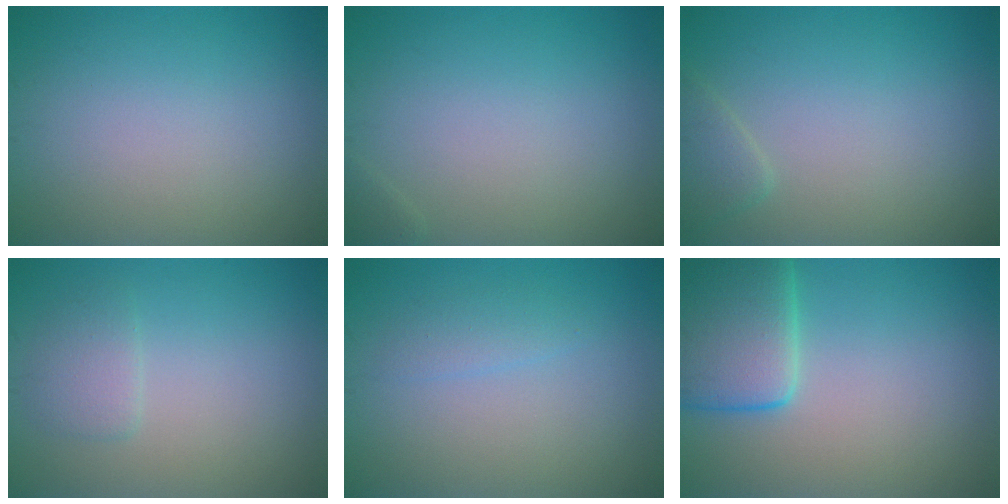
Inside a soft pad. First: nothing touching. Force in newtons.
{"total": 0.6, "press": 0.5, "slide": 0.1}
{"total": 1.5, "press": 1.5, "slide": 0.1}
{"total": 1.7, "press": 1.6, "slide": 0.2}
{"total": 1.2, "press": 1.2, "slide": 0.1}
{"total": 6.9, "press": 6.9, "slide": 0.6}